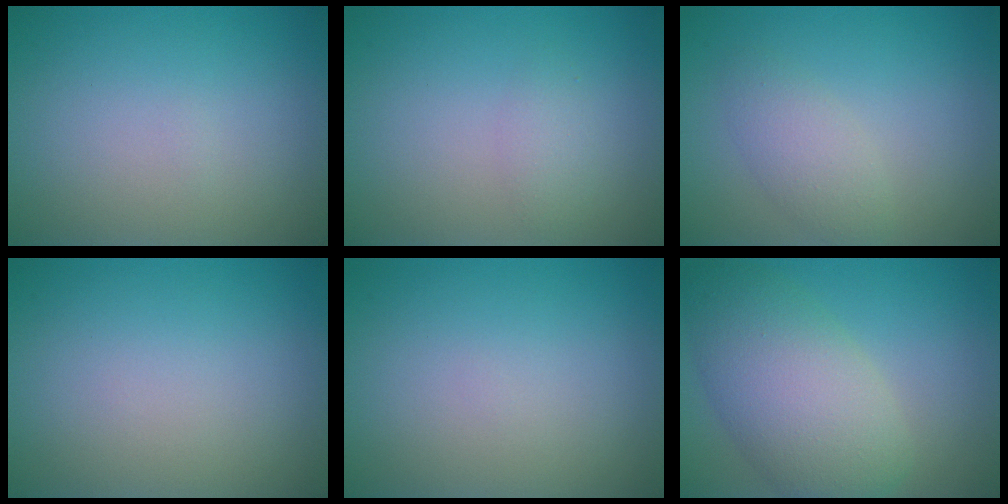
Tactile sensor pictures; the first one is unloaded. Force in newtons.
{"total": 1.3, "press": 1.3, "slide": 0.0}
{"total": 2.4, "press": 2.4, "slide": 0.1}
{"total": 0.0}
{"total": 0.0}
{"total": 7.8, "press": 7.8, "slide": 0.3}